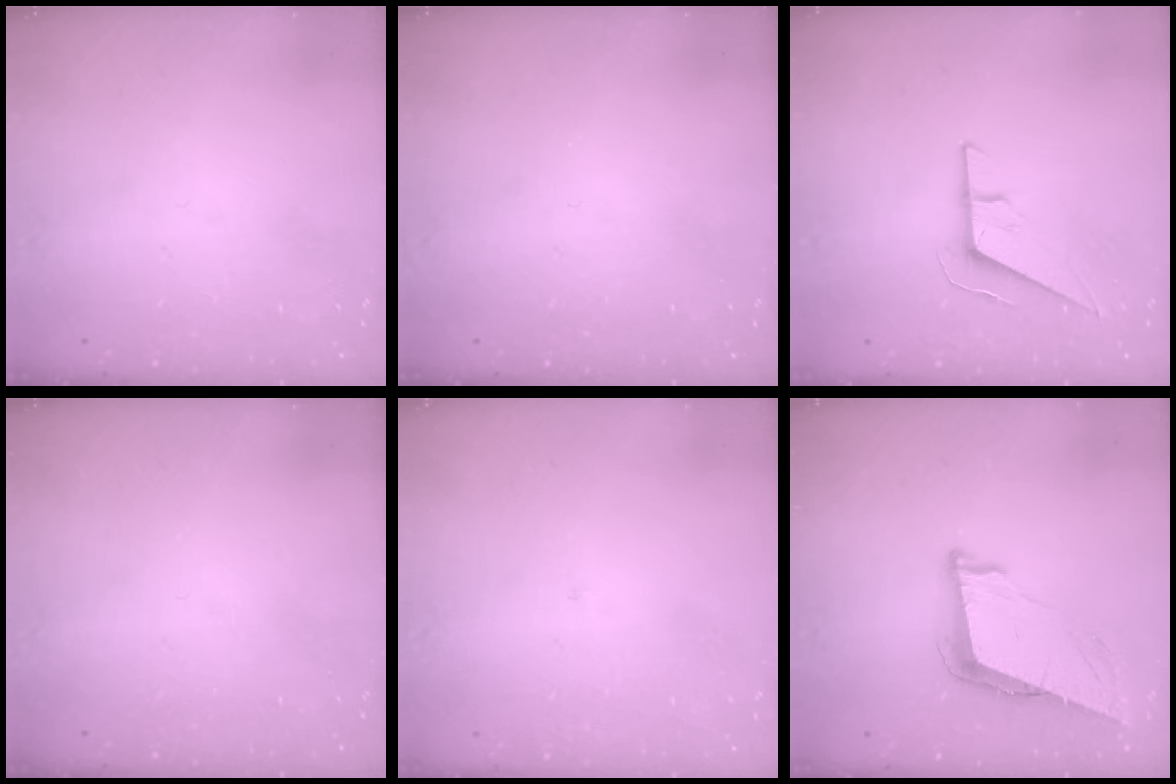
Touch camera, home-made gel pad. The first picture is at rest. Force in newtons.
{"total": 0.0}
{"total": 9.2, "press": 9.1, "slide": 0.9}
{"total": 0.0}
{"total": 2.1, "press": 2.1, "slide": 0.1}
{"total": 9.0, "press": 8.4, "slide": 3.2}